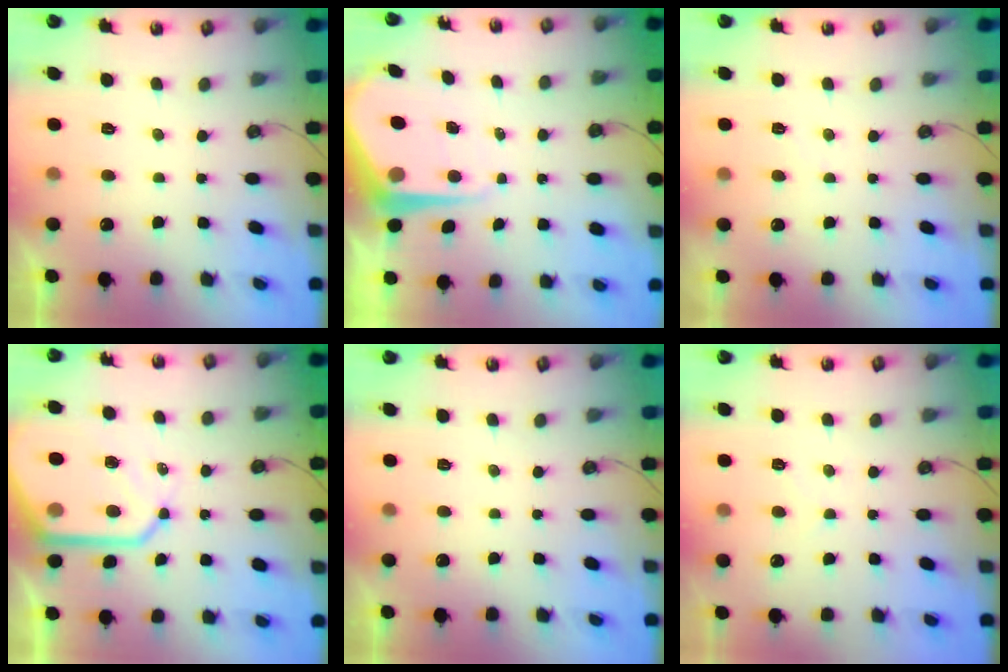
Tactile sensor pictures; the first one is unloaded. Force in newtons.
{"total": 8.0, "press": 7.9, "slide": 0.7}
{"total": 2.5, "press": 2.4, "slide": 0.4}
{"total": 17.3, "press": 17.2, "slide": 1.7}
{"total": 0.0}
{"total": 3.5, "press": 3.4, "slide": 0.6}